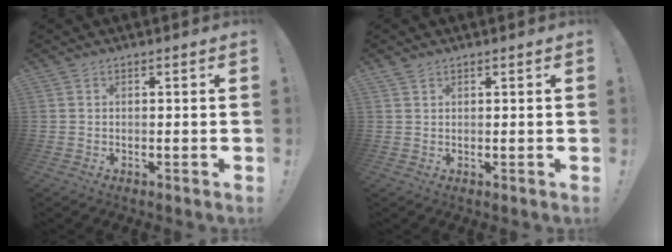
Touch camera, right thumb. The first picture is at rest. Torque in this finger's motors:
{"motor_torque": [-0.32, 0.08, 0.31, -0.13, 0.00]}